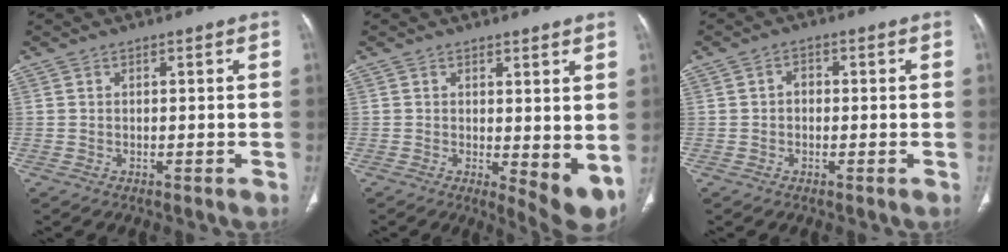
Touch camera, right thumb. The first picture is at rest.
{"total": 7.1, "force": [0.7, 2.9, 6.4], "torque": [-0.078, -0.020, 0.017]}
{"total": 1.8, "force": [-0.2, 1.5, 1.0], "torque": [-0.002, 0.009, -0.009]}